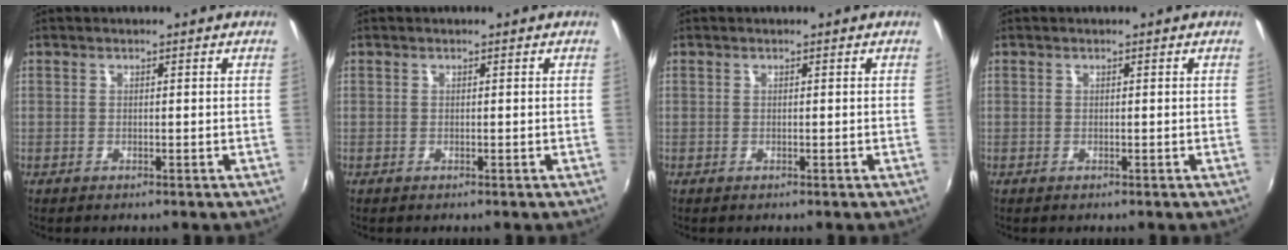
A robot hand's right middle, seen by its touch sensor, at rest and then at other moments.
{"total": 0.0}
{"total": 0.0}
{"total": 0.0}